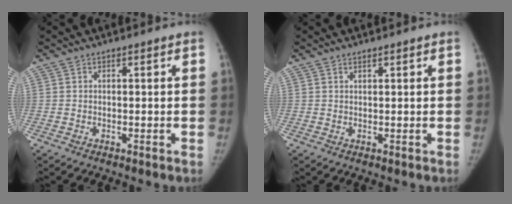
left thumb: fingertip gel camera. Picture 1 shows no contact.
{"total": 0.7, "force": [0.6, 0.1, 0.3], "torque": [-0.006, -0.004, 0.012]}